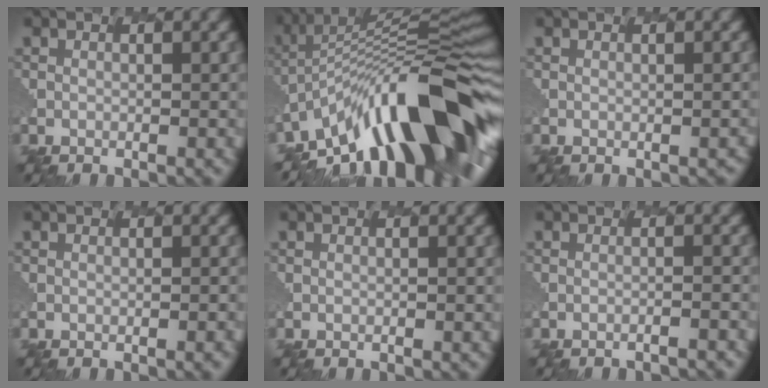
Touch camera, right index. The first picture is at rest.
{"total": 12.9, "force": [-6.4, 4.3, 10.4], "torque": [-0.175, 0.032, -0.124]}
{"total": 1.1, "force": [-0.4, 0.6, 0.8], "torque": [-0.005, -0.005, 0.009]}
{"total": 1.5, "force": [-0.5, 0.6, 1.2], "torque": [-0.008, 0.004, -0.002]}
{"total": 0.0}
{"total": 1.6, "force": [-1.5, 0.0, 0.4], "torque": [-0.008, 0.009, -0.023]}